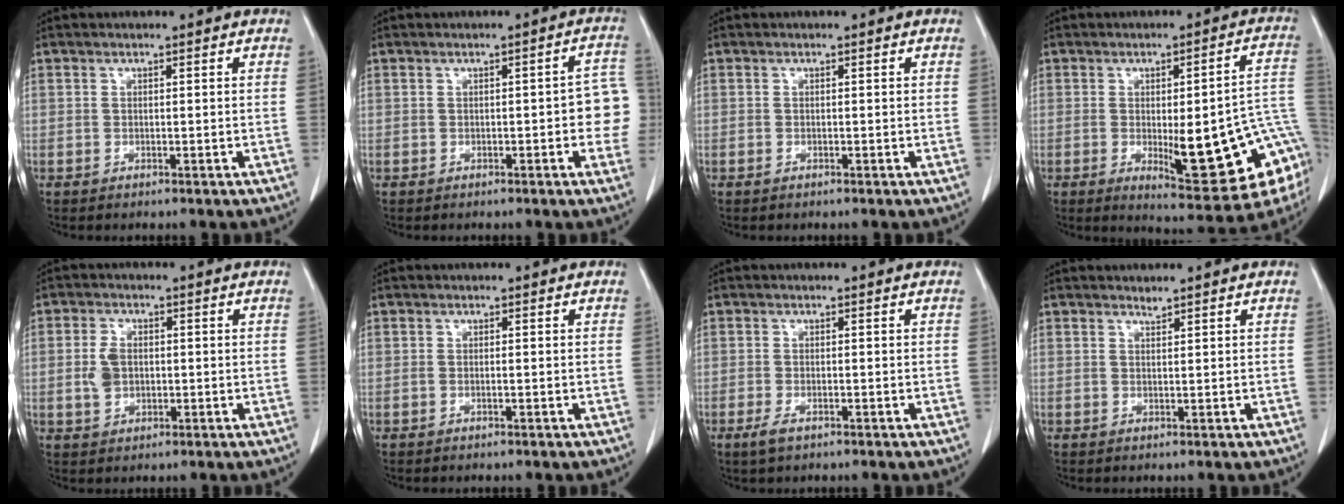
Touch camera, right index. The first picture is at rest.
{"total": 5.8, "force": [-0.6, 1.6, 5.5], "torque": [-0.042, 0.015, -0.012]}
{"total": 0.0}
{"total": 19.6, "force": [-3.9, 4.2, 18.7], "torque": [-0.162, 0.013, -0.030]}
{"total": 4.1, "force": [-0.1, 2.9, 2.9], "torque": [-0.063, 0.008, 0.004]}
{"total": 0.0}
{"total": 2.0, "force": [-1.1, 0.7, 1.5], "torque": [-0.034, -0.002, -0.017]}
{"total": 0.7, "force": [0.7, -0.1, 0.1], "torque": [-0.007, -0.005, 0.013]}